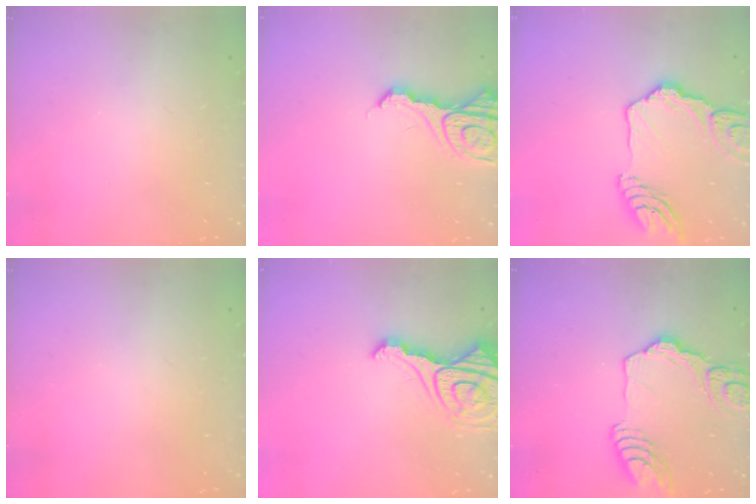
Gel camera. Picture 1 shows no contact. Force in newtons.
{"total": 12.0, "press": 11.9, "slide": 1.6}
{"total": 17.3, "press": 17.2, "slide": 1.8}
{"total": 0.0}
{"total": 15.7, "press": 15.6, "slide": 1.6}
{"total": 18.6, "press": 18.5, "slide": 2.1}